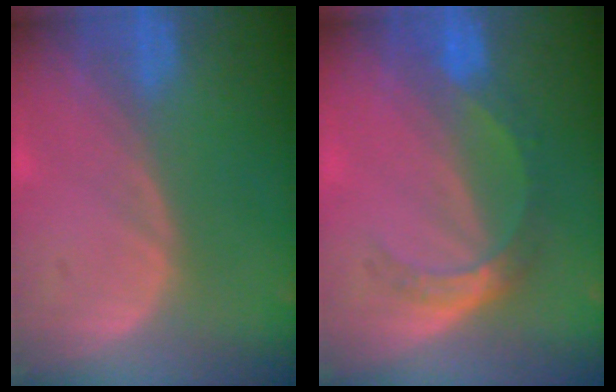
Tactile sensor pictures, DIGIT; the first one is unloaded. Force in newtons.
{"total": 5.4, "press": 4.8, "slide": 2.4}